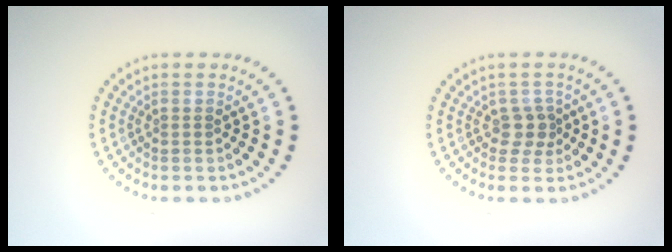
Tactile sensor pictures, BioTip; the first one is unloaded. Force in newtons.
{"total": 1.8, "press": 1.4, "slide": 1.1}